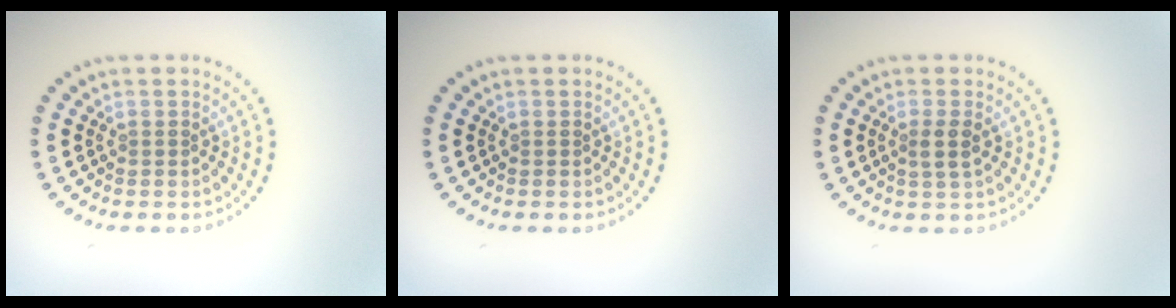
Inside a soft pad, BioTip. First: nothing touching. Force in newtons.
{"total": 0.0}
{"total": 1.6, "press": 1.4, "slide": 0.7}